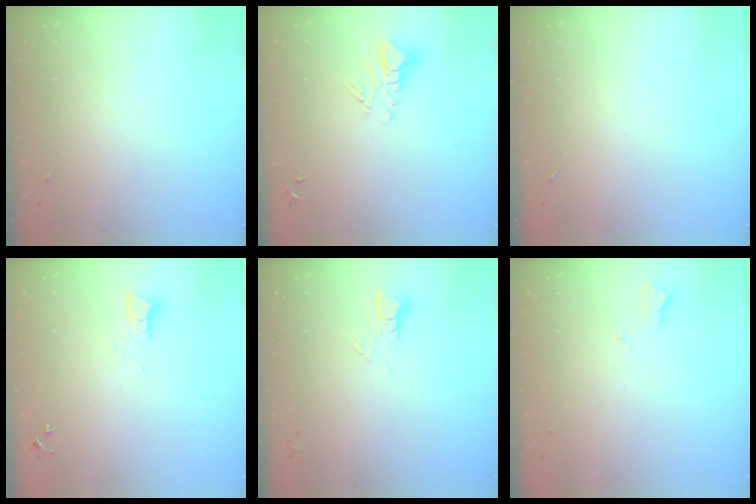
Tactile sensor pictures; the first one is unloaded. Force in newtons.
{"total": 7.5, "press": 7.5, "slide": 0.7}
{"total": 0.0}
{"total": 3.7, "press": 3.7, "slide": 0.3}
{"total": 2.9, "press": 2.9, "slide": 0.2}
{"total": 3.2, "press": 3.2, "slide": 0.4}